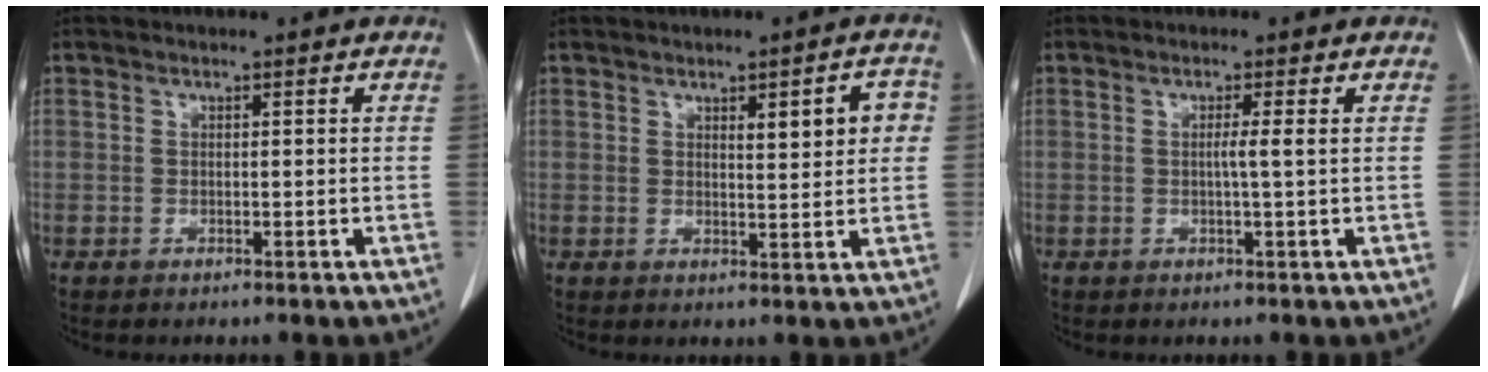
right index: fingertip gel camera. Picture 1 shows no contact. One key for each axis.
{"total": 5.2, "fx": 1.5, "fy": 1.3, "fz": 4.8, "tx": -0.062, "ty": 0.007, "tz": 0.022}
{"total": 1.7, "fx": 0.1, "fy": -0.6, "fz": 1.6, "tx": -0.028, "ty": 0.000, "tz": 0.001}